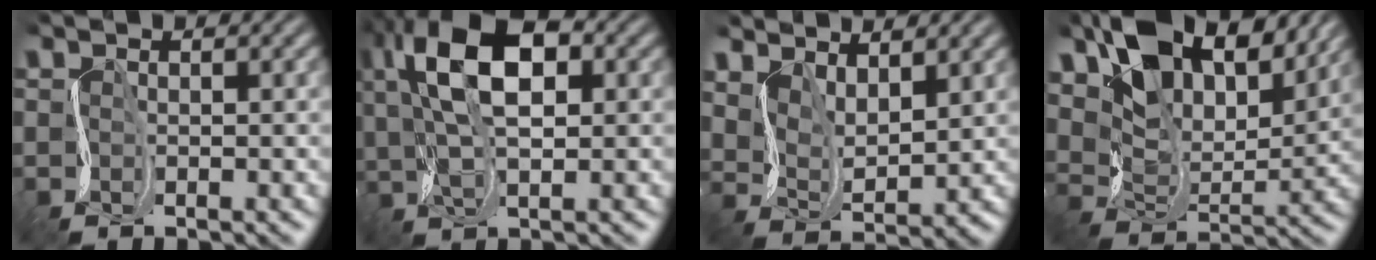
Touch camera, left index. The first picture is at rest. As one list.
[{"total": 10.0, "force": [3.7, 4.8, 7.9], "torque": [-0.149, 0.021, 0.052]}, {"total": 4.3, "force": [3.4, 1.7, 2.0], "torque": [-0.050, -0.005, 0.070]}, {"total": 11.9, "force": [7.7, 5.9, 6.8], "torque": [-0.134, -0.002, 0.131]}]